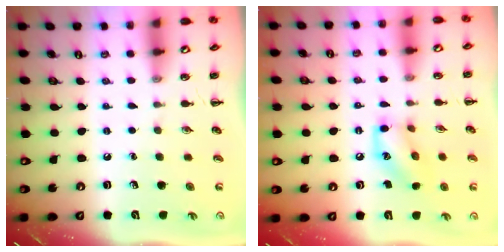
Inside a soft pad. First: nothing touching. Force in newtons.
{"total": 11.2, "press": 11.2, "slide": 0.9}